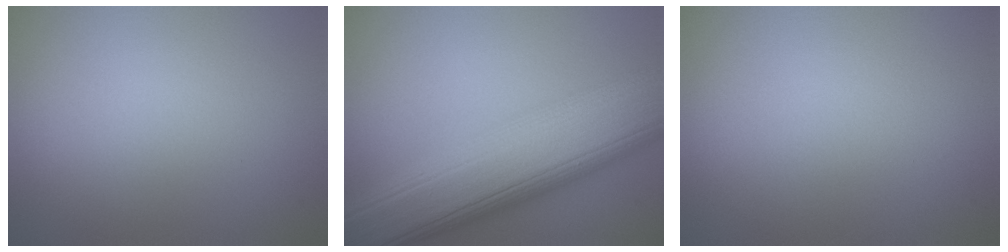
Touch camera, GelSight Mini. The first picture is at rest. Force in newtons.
{"total": 12.2, "press": 12.2, "slide": 0.3}
{"total": 0.0}